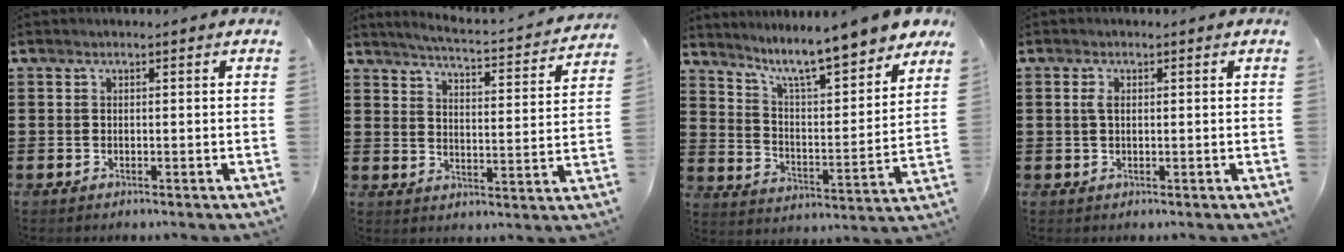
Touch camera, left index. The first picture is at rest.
{"total": 3.3, "force": [3.0, -0.4, 1.2], "torque": [-0.043, -0.031, 0.043]}
{"total": 9.2, "force": [8.1, -0.2, 4.4], "torque": [-0.109, -0.060, 0.130]}
{"total": 1.8, "force": [0.3, 0.9, 1.5], "torque": [-0.041, 0.003, 0.001]}